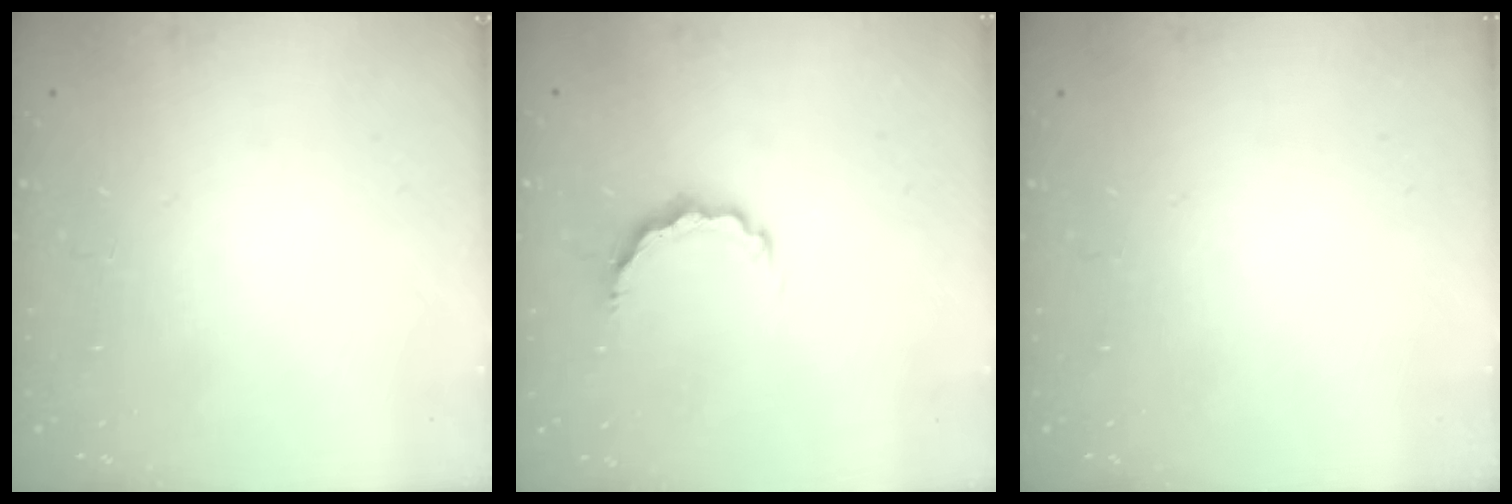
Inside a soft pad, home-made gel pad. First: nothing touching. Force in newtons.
{"total": 6.0, "press": 6.0, "slide": 0.9}
{"total": 0.0}